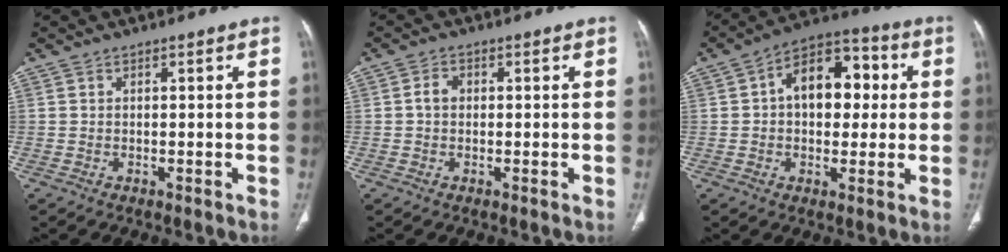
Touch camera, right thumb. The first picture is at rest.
{"total": 2.3, "force": [0.1, 1.7, 1.4], "torque": [-0.022, 0.008, -0.002]}
{"total": 13.7, "force": [2.1, 8.8, 10.3], "torque": [-0.114, 0.027, 0.022]}